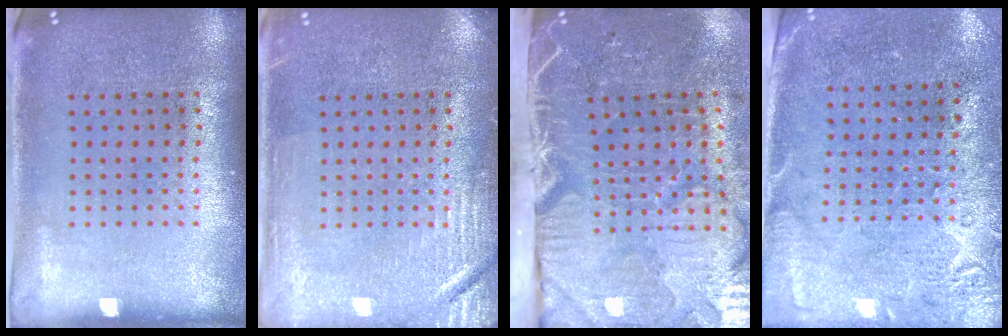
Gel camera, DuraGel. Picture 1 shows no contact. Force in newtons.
{"total": 2.9, "press": 2.9, "slide": 0.3}
{"total": 5.4, "press": 4.4, "slide": 3.1}
{"total": 2.7, "press": 2.3, "slide": 1.4}